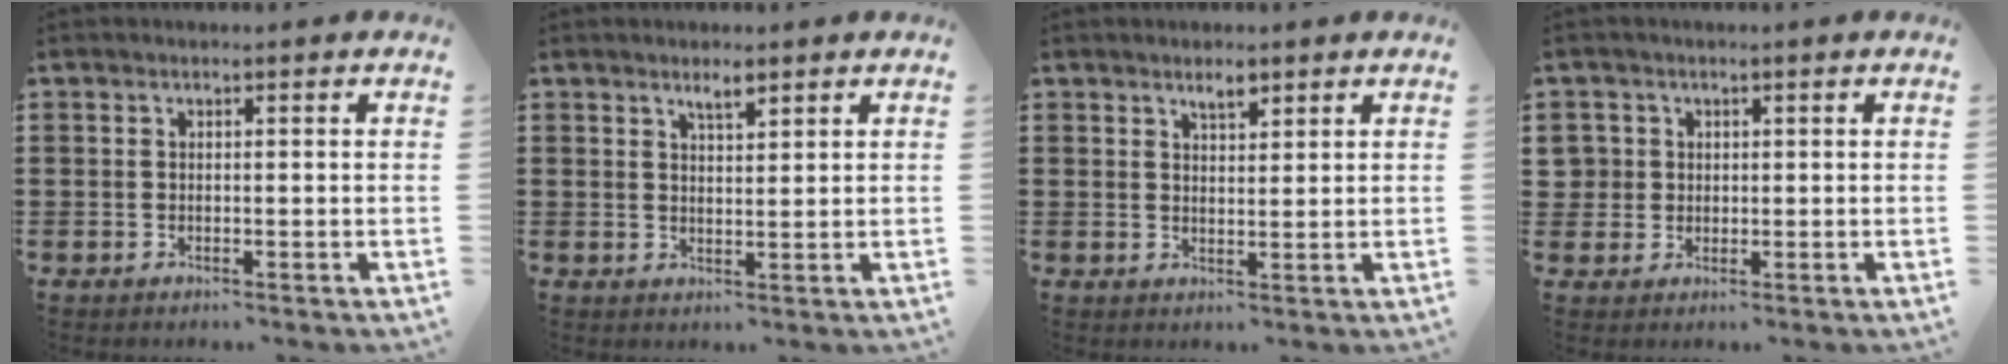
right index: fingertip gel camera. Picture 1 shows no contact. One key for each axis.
{"total": 2.3, "fx": 1.8, "fy": 0.5, "fz": 1.3, "tx": -0.020, "ty": -0.002, "tz": 0.029}
{"total": 2.3, "fx": 1.8, "fy": 0.8, "fz": 1.2, "tx": -0.019, "ty": -0.001, "tz": 0.031}
{"total": 2.7, "fx": 0.4, "fy": 2.7, "fz": 0.3, "tx": -0.020, "ty": 0.011, "tz": 0.006}